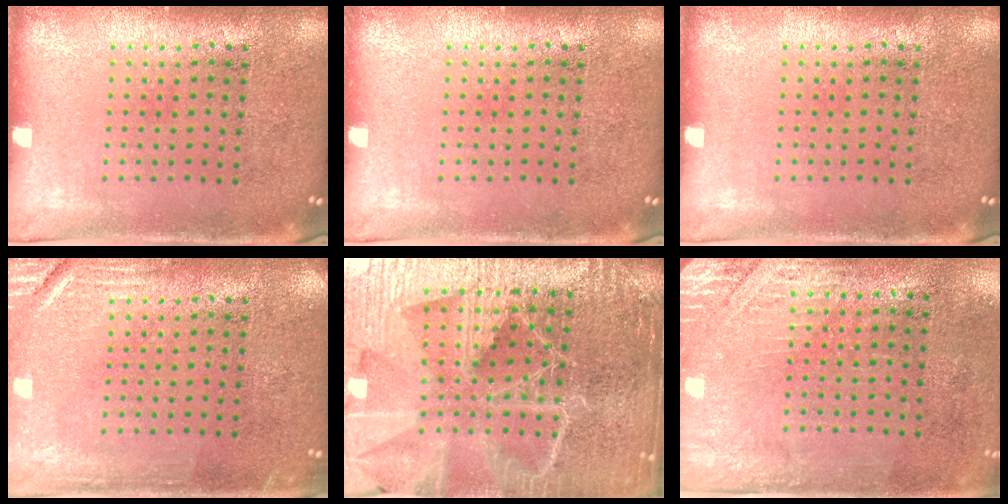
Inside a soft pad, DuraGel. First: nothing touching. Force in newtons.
{"total": 0.0}
{"total": 0.0}
{"total": 2.5, "press": 2.5, "slide": 0.4}
{"total": 5.3, "press": 4.7, "slide": 2.3}
{"total": 2.9, "press": 2.5, "slide": 1.5}